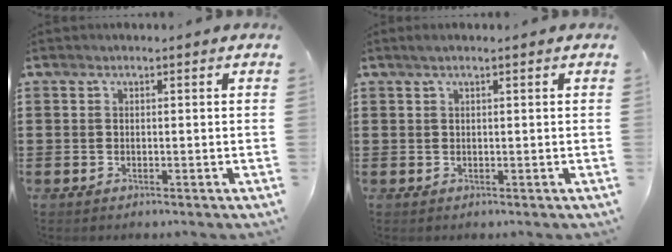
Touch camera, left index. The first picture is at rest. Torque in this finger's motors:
{"motor_torque": [1.22, -0.92, 0.54, 0.00]}